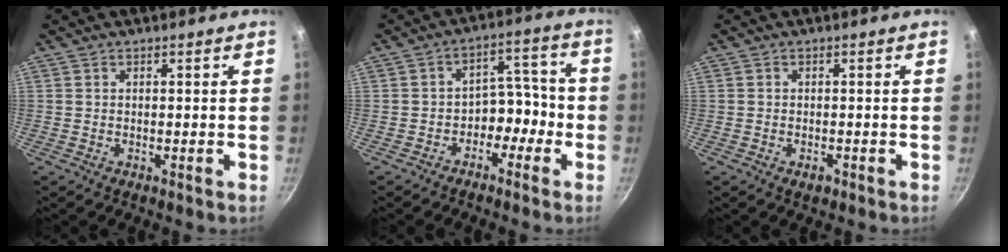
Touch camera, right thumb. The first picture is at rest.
{"total": 7.1, "force": [-3.2, 5.0, 3.8], "torque": [-0.005, 0.061, -0.050]}
{"total": 1.5, "force": [-0.9, 0.9, 0.9], "torque": [-0.011, 0.006, -0.014]}